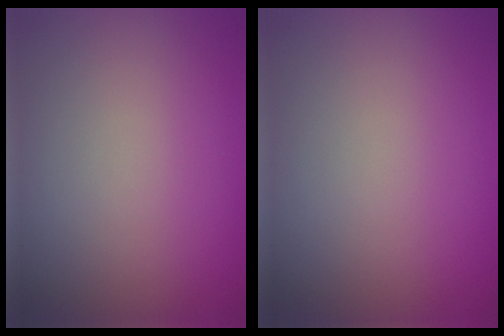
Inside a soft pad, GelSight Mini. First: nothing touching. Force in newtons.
{"total": 0.0}